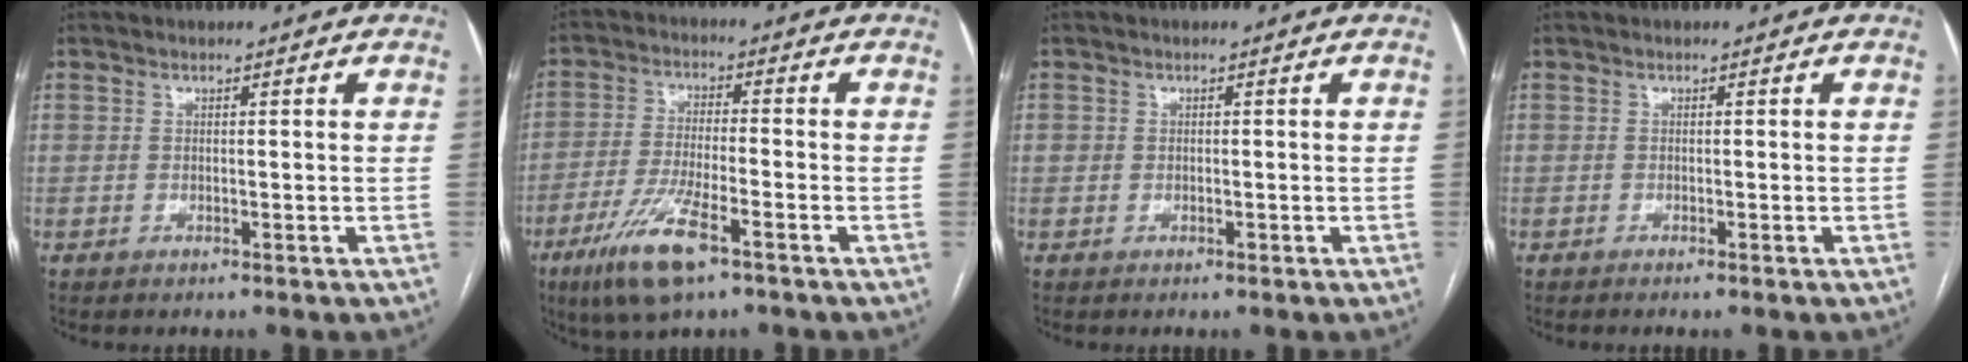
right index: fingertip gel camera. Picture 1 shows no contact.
{"total": 10.2, "force": [-5.9, 1.7, 8.1], "torque": [-0.167, -0.022, -0.106]}
{"total": 0.9, "force": [-0.1, 0.8, 0.3], "torque": [-0.005, 0.007, 0.001]}
{"total": 0.7, "force": [-0.5, -0.2, 0.4], "torque": [-0.006, 0.001, -0.010]}